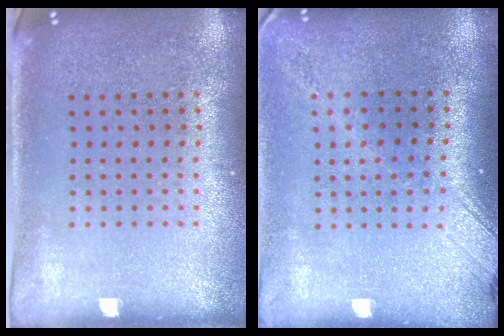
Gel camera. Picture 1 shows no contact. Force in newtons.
{"total": 1.8, "press": 1.4, "slide": 1.2}